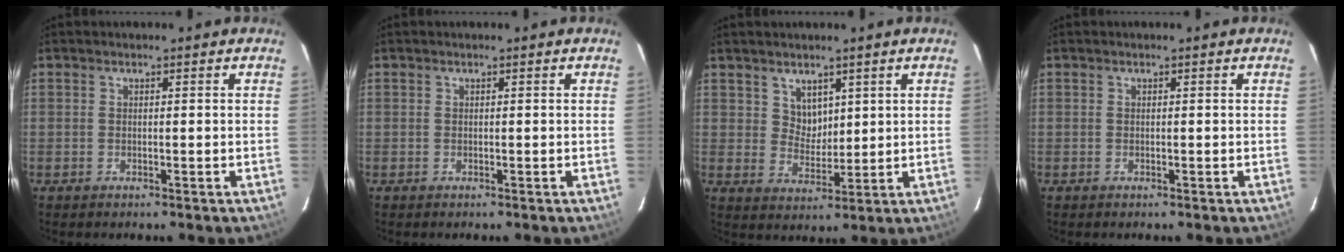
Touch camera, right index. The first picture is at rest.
{"total": 0.0}
{"total": 4.5, "force": [2.8, 3.3, 1.3], "torque": [-0.014, 0.003, 0.056]}
{"total": 0.0}